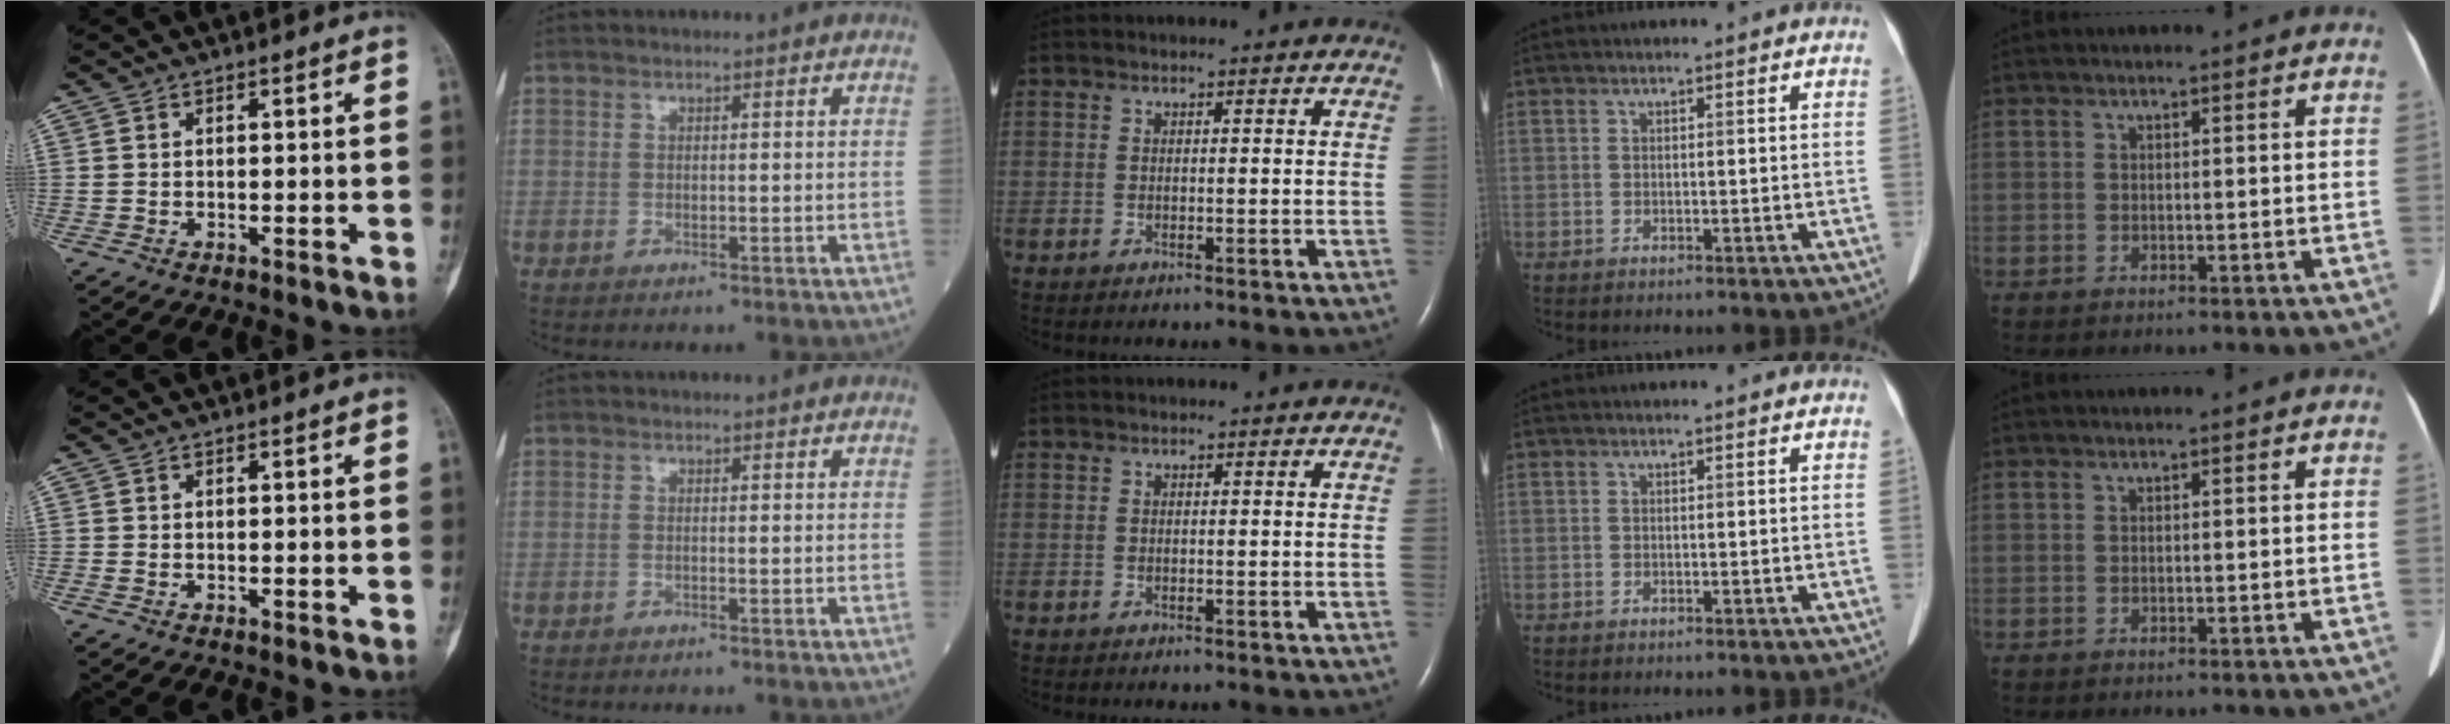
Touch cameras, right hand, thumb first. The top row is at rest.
{}